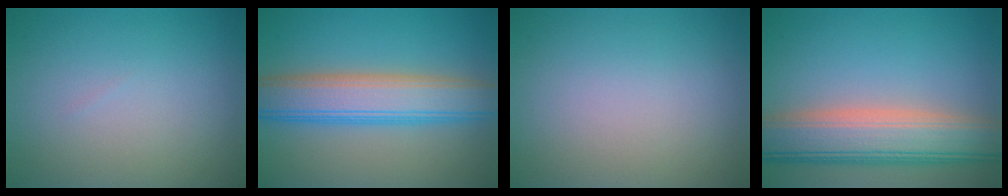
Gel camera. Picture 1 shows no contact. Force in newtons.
{"total": 7.2, "press": 7.2, "slide": 0.4}
{"total": 0.0}
{"total": 8.6, "press": 8.6, "slide": 0.8}